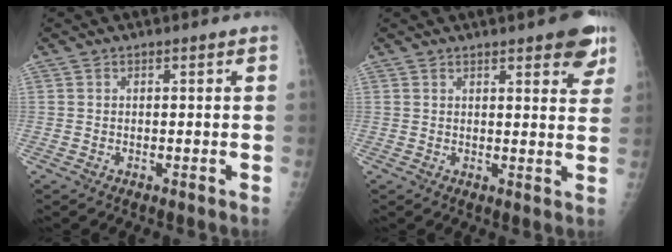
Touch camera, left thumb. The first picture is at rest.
{"total": 7.4, "force": [4.5, 2.3, 5.4], "torque": [-0.043, -0.019, 0.052]}